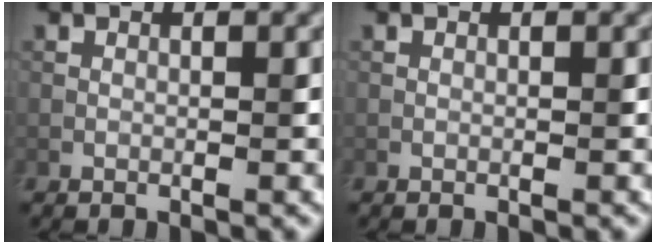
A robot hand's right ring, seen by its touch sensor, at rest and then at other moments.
{"total": 0.0}